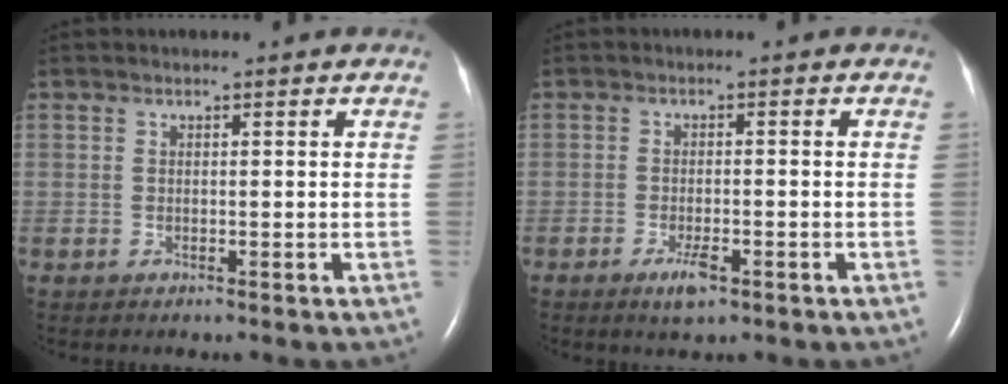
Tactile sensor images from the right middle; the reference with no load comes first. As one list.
[{"total": 3.1, "force": [-1.7, 0.8, 2.4], "torque": [-0.047, -0.002, -0.028]}]